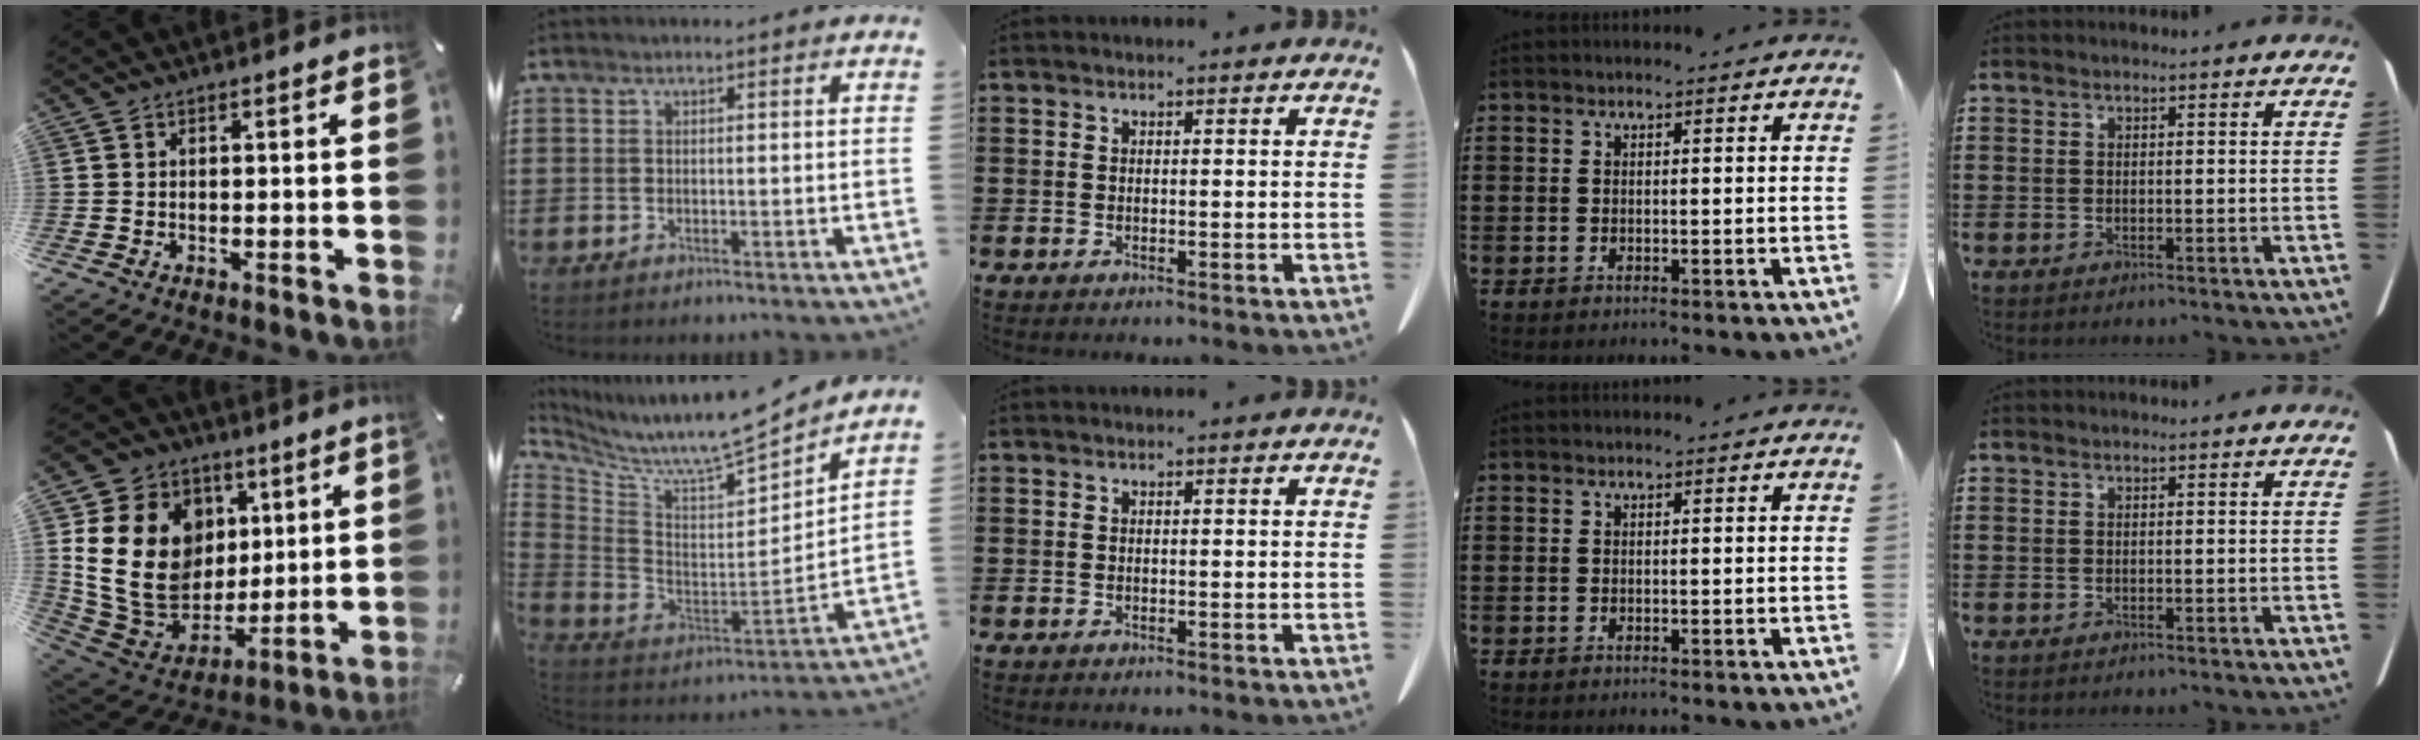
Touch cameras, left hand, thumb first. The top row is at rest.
{"thumb": {"total": 22.4, "force": [4.4, 18.0, 12.6], "torque": [-0.247, -0.018, 0.097]}, "index": {"total": 7.3, "force": [6.9, -0.3, 2.3], "torque": [-0.082, -0.073, 0.108]}}